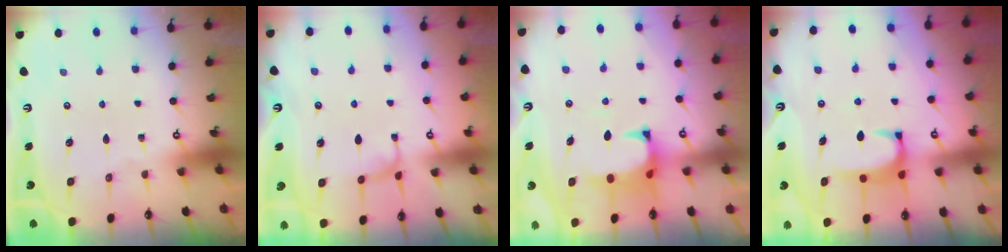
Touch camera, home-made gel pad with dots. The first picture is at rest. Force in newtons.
{"total": 0.9, "press": 0.2, "slide": 0.8}
{"total": 1.4, "press": 0.9, "slide": 1.0}
{"total": 2.5, "press": 2.4, "slide": 0.7}